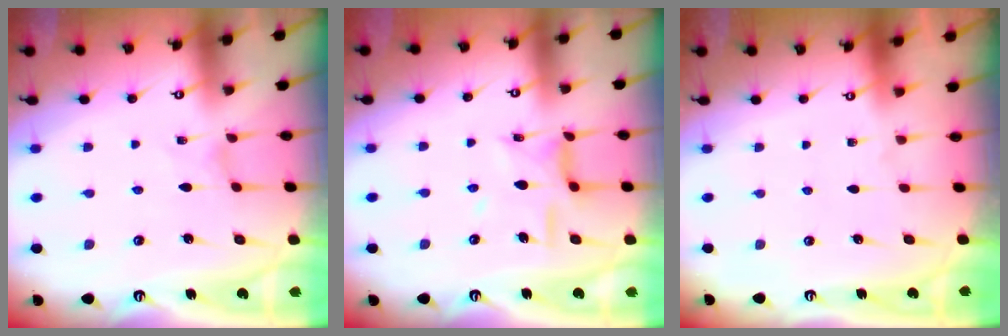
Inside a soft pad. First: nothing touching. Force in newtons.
{"total": 10.0, "press": 10.0, "slide": 0.8}
{"total": 0.0}